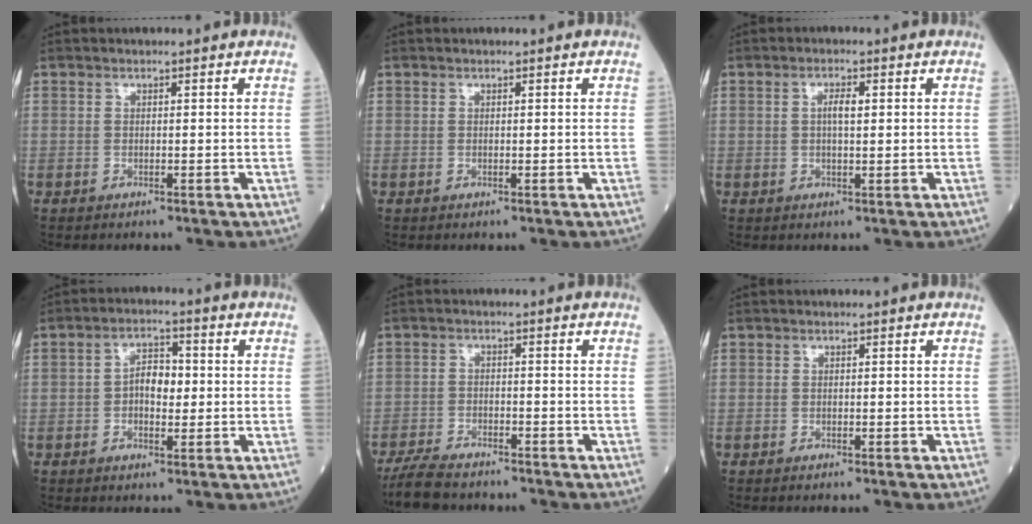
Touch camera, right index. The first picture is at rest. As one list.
[{"total": 0.0}, {"total": 2.6, "force": [0.5, 0.7, 2.4], "torque": [-0.045, 0.002, 0.008]}, {"total": 4.5, "force": [-0.2, 2.4, 3.8], "torque": [-0.063, 0.013, -0.006]}, {"total": 7.1, "force": [-6.3, 1.5, 2.8], "torque": [-0.055, -0.020, -0.109]}, {"total": 0.6, "force": [-0.6, 0.0, 0.3], "torque": [-0.009, -0.001, -0.010]}]